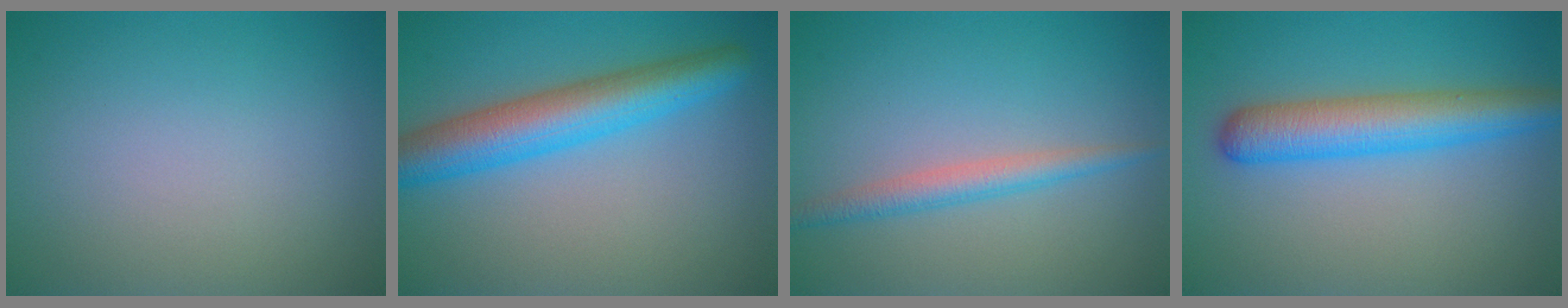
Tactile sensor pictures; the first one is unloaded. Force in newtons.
{"total": 6.5, "press": 6.5, "slide": 0.3}
{"total": 2.3, "press": 2.3, "slide": 0.1}
{"total": 5.6, "press": 5.6, "slide": 0.1}